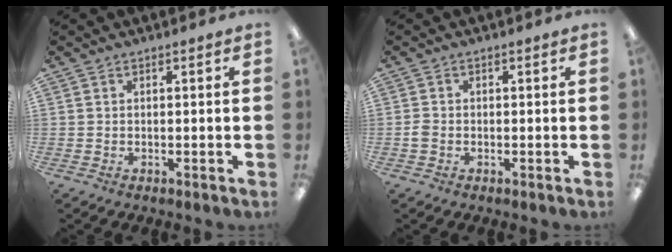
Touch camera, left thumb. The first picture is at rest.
{"total": 1.6, "force": [-0.5, 1.2, 0.9], "torque": [-0.017, 0.004, -0.009]}